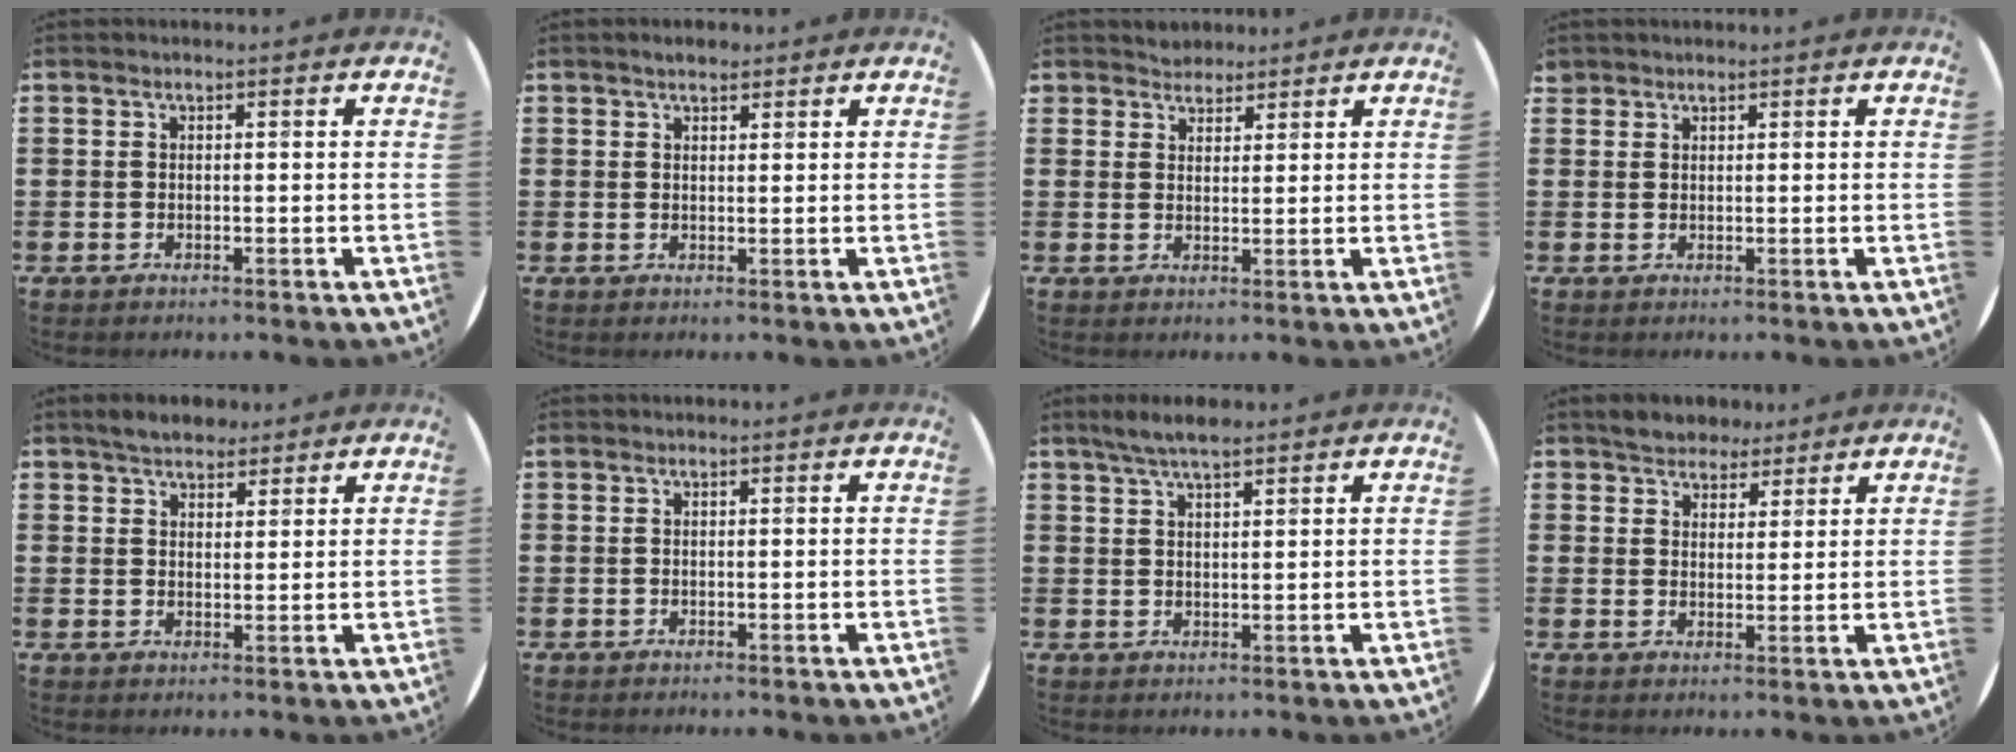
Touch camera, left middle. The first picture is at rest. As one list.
[{"total": 1.6, "force": [1.4, 0.6, 0.4], "torque": [-0.001, 0.001, 0.024]}, {"total": 2.6, "force": [2.5, 0.8, -0.3], "torque": [0.001, 0.000, 0.049]}, {"total": 1.0, "force": [1.0, 0.4, -0.1], "torque": [0.000, 0.001, 0.019]}, {"total": 3.7, "force": [3.4, 1.3, 0.7], "torque": [-0.015, -0.004, 0.063]}, {"total": 0.0}, {"total": 4.0, "force": [3.3, 0.8, 2.1], "torque": [-0.046, 0.002, 0.060]}, {"total": 3.8, "force": [3.4, 1.7, -0.1], "torque": [-0.011, 0.000, 0.065]}]